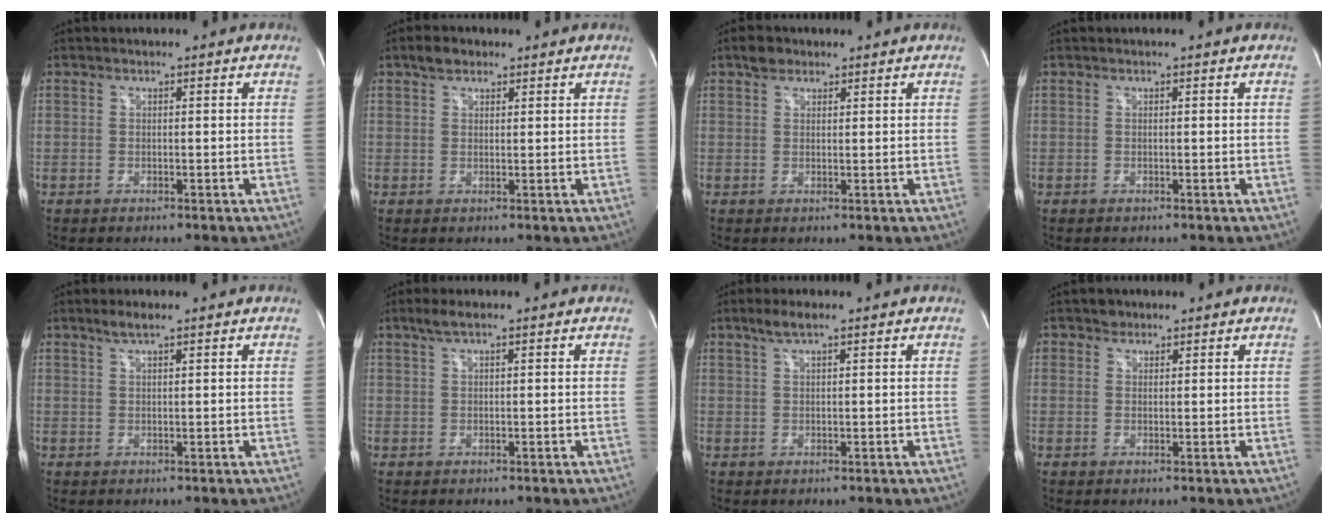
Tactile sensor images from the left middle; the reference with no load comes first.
{"total": 2.7, "force": [1.9, 1.6, 1.1], "torque": [-0.025, 0.012, 0.031]}
{"total": 2.3, "force": [1.6, 1.4, 0.7], "torque": [-0.018, 0.011, 0.027]}
{"total": 0.0}
{"total": 2.0, "force": [1.5, 0.2, 1.3], "torque": [-0.032, 0.004, 0.031]}
{"total": 2.1, "force": [1.4, 0.2, 1.5], "torque": [-0.041, 0.014, 0.028]}
{"total": 2.5, "force": [1.7, 0.2, 1.8], "torque": [-0.045, 0.009, 0.035]}
{"total": 1.5, "force": [1.0, 1.2, 0.0], "torque": [0.005, 0.002, 0.011]}